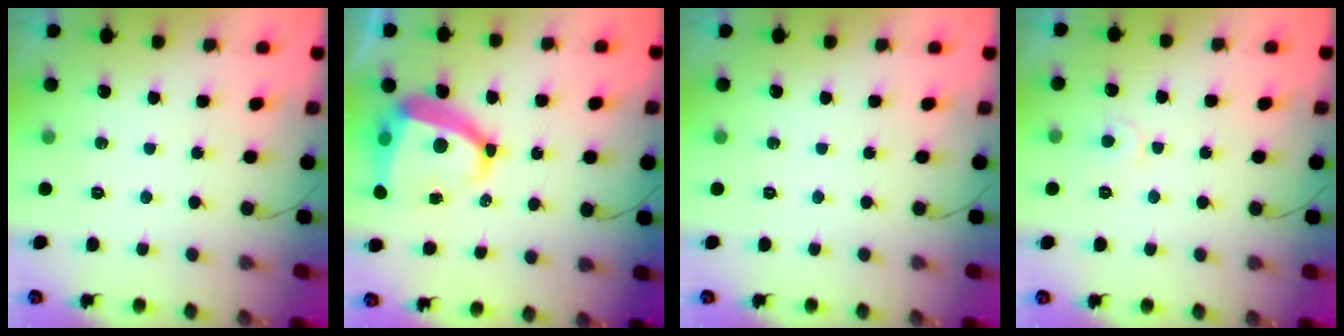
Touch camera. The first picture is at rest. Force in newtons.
{"total": 13.8, "press": 13.7, "slide": 2.0}
{"total": 0.0}
{"total": 4.1, "press": 4.1, "slide": 0.5}